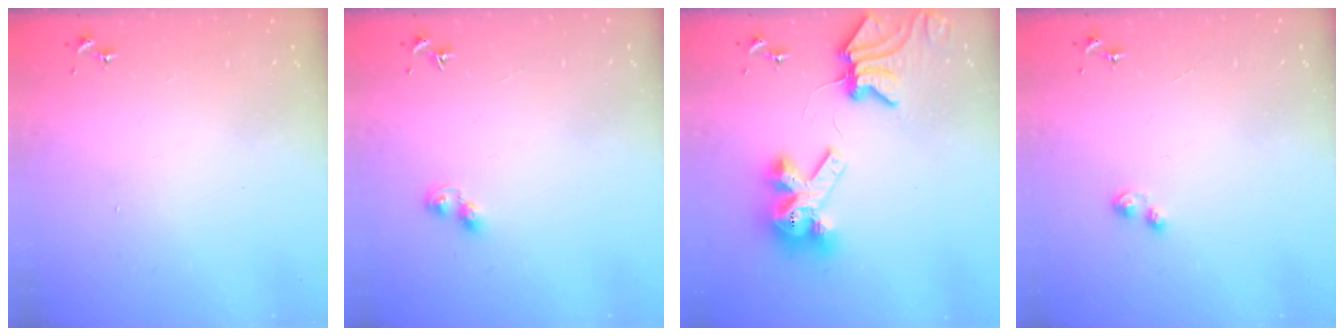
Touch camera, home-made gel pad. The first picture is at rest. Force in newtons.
{"total": 4.5, "press": 4.5, "slide": 0.2}
{"total": 12.5, "press": 12.4, "slide": 1.6}
{"total": 3.3, "press": 3.2, "slide": 0.5}